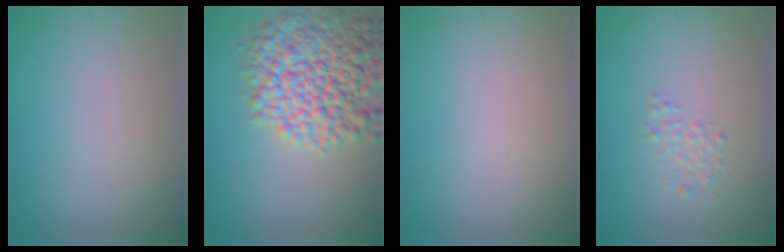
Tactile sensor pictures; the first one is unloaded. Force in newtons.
{"total": 8.4, "press": 8.4, "slide": 0.3}
{"total": 0.0}
{"total": 1.2, "press": 1.2, "slide": 0.0}